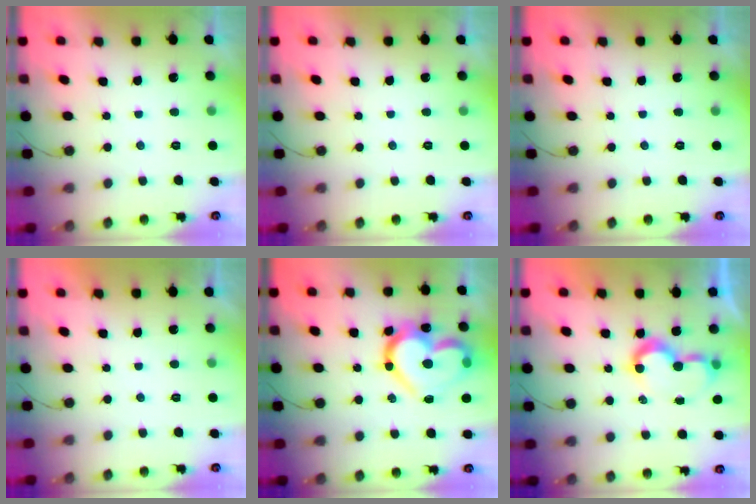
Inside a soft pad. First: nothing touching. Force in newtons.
{"total": 0.0}
{"total": 0.0}
{"total": 2.0, "press": 2.0, "slide": 0.1}
{"total": 20.7, "press": 20.6, "slide": 1.5}
{"total": 7.7, "press": 7.7, "slide": 0.7}